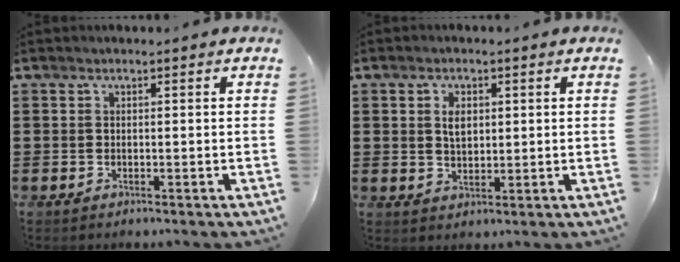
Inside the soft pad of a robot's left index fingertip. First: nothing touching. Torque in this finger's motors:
{"motor_torque": [0.43, 0.15, 0.14, 0.07]}